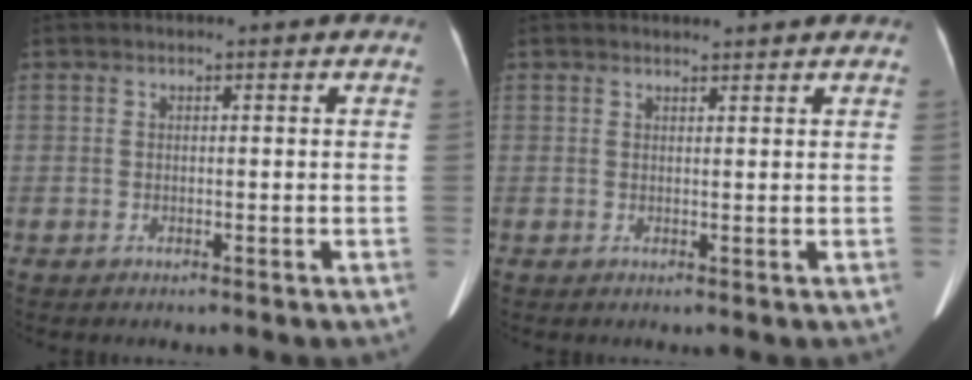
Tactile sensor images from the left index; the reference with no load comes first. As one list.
[{"total": 2.0, "force": [1.9, 0.0, 0.3], "torque": [-0.008, 0.011, 0.031]}]